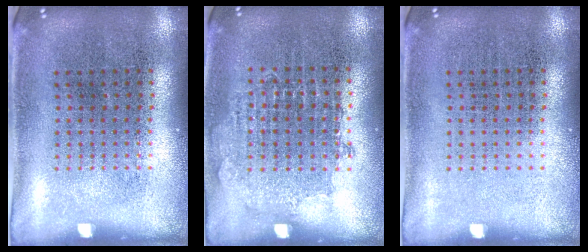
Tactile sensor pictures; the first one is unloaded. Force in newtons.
{"total": 0.7, "press": 0.7, "slide": 0.2}
{"total": 0.0}